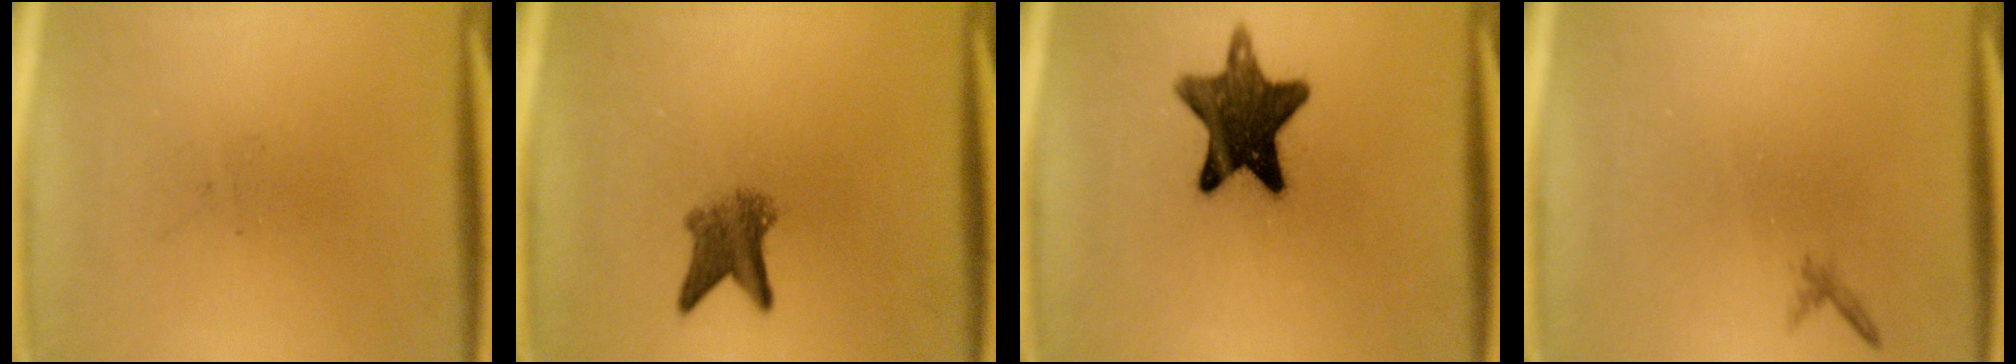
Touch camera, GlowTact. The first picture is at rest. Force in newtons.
{"total": 4.3}
{"total": 13.3}
{"total": 0.6}